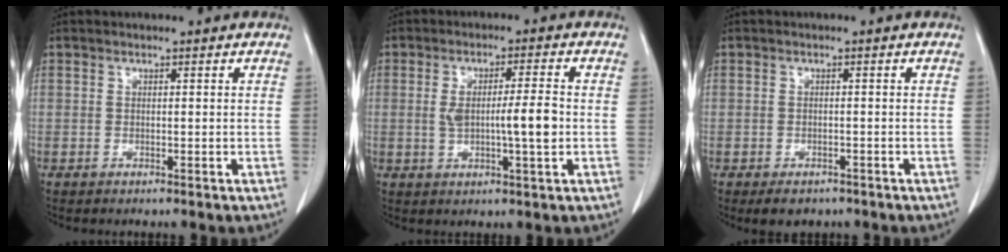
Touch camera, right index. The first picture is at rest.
{"total": 7.0, "force": [-0.4, 0.7, 6.9], "torque": [-0.122, 0.004, -0.003]}
{"total": 3.5, "force": [-2.5, 2.1, 1.2], "torque": [-0.012, 0.000, -0.027]}